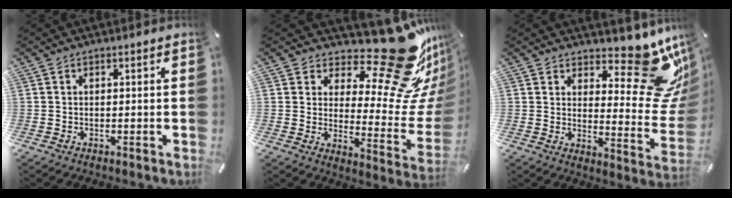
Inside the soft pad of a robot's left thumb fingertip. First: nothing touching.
{"total": 24.3, "force": [16.8, 8.5, 15.4], "torque": [-0.174, -0.138, 0.270]}
{"total": 16.5, "force": [9.5, 7.7, 11.2], "torque": [-0.115, -0.090, 0.156]}